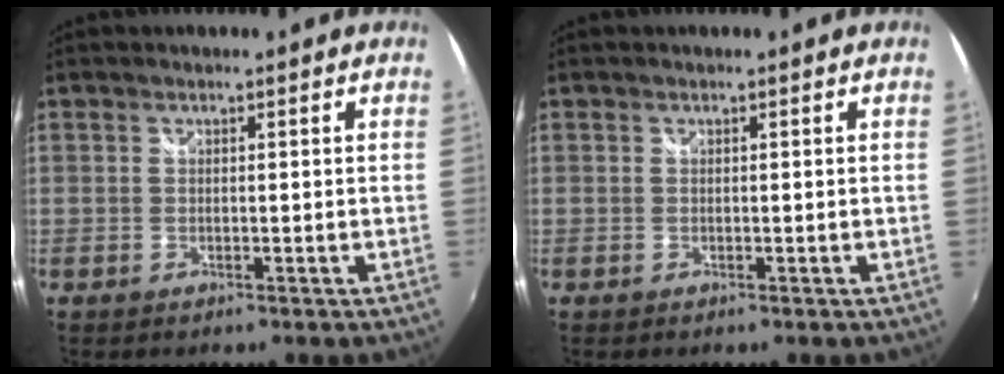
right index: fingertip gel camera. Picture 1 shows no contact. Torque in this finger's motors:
{"motor_torque": [-0.02, 0.00, 0.00, 0.01]}